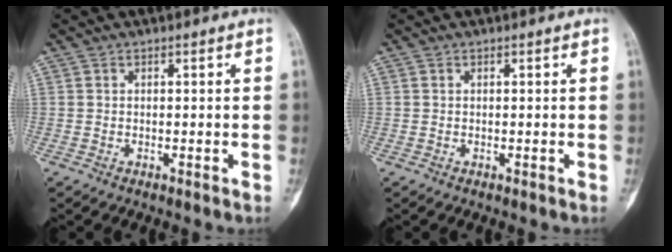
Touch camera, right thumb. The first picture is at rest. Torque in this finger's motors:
{"motor_torque": [0.16, 0.04, -0.11, 0.07, -0.01]}